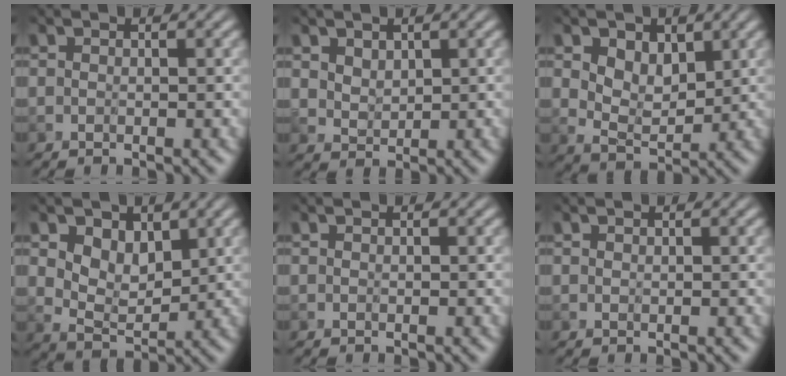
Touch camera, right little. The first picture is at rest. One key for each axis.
{"total": 2.6, "fx": 1.9, "fy": 1.3, "fz": 1.1, "tx": -0.032, "ty": 0.000, "tz": 0.038}
{"total": 3.2, "fx": 2.3, "fy": 1.7, "fz": 1.6, "tx": -0.031, "ty": -0.005, "tz": 0.040}
{"total": 3.0, "fx": 2.3, "fy": 1.5, "fz": 1.3, "tx": -0.028, "ty": -0.008, "tz": 0.041}
{"total": 0.0}
{"total": 0.8, "fx": 0.7, "fy": 0.3, "fz": 0.2, "tx": -0.001, "ty": 0.001, "tz": 0.015}